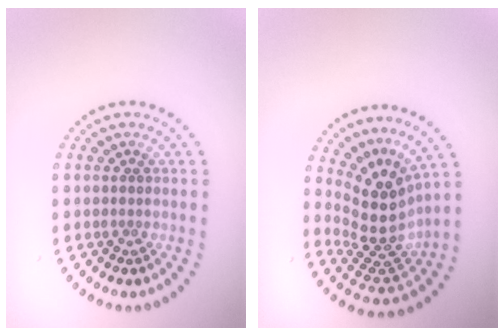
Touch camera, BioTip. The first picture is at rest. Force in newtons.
{"total": 5.1, "press": 3.7, "slide": 3.5}